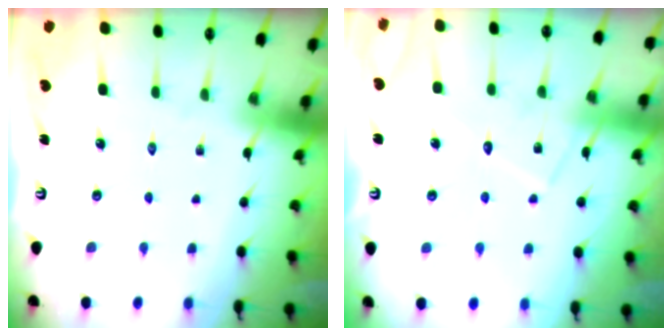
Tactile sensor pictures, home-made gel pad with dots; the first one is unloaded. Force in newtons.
{"total": 9.8, "press": 9.8, "slide": 0.8}